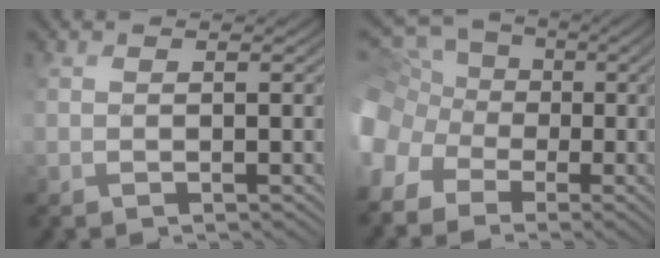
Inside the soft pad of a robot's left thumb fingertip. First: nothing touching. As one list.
[{"total": 13.2, "force": [-4.4, 11.6, 4.7], "torque": [-0.188, -0.013, -0.098]}]